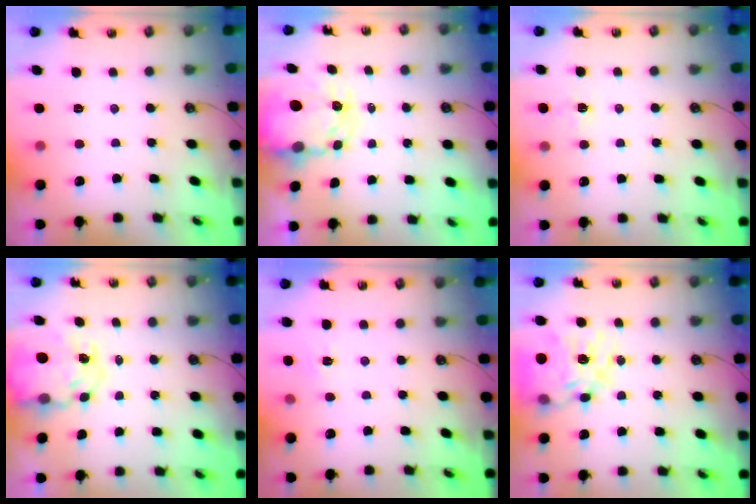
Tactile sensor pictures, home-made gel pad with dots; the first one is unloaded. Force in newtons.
{"total": 5.1, "press": 5.1, "slide": 0.2}
{"total": 3.4, "press": 3.3, "slide": 0.5}
{"total": 9.9, "press": 9.9, "slide": 0.8}
{"total": 4.6, "press": 4.5, "slide": 0.6}
{"total": 23.3, "press": 23.2, "slide": 2.1}